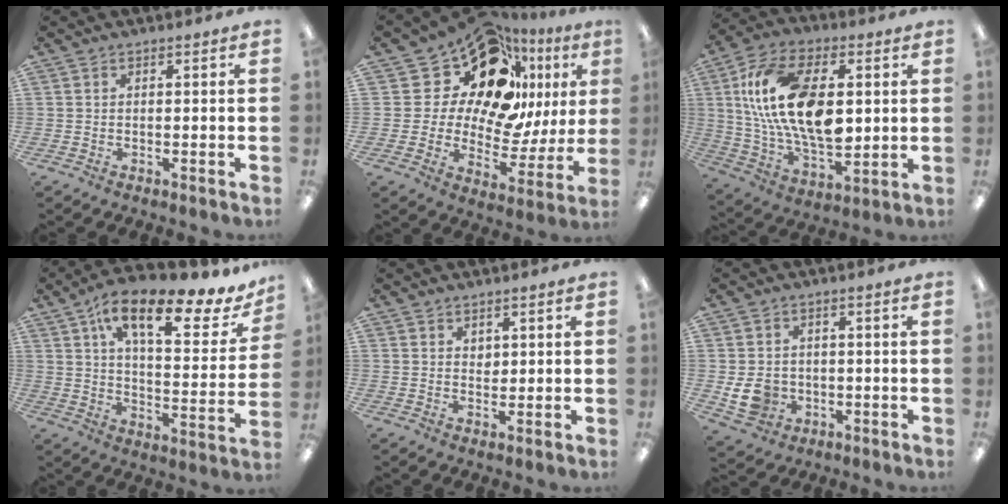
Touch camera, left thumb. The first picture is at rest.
{"total": 20.3, "force": [12.1, 11.5, 11.5], "torque": [-0.202, -0.088, 0.213]}
{"total": 21.0, "force": [3.6, 12.2, 16.7], "torque": [-0.326, 0.005, 0.059]}
{"total": 18.6, "force": [11.8, 6.4, 12.9], "torque": [-0.200, -0.068, 0.188]}
{"total": 2.0, "force": [1.4, 1.3, 0.7], "torque": [-0.006, -0.002, 0.024]}
{"total": 6.9, "force": [-1.1, 6.1, 3.1], "torque": [-0.062, 0.008, -0.016]}